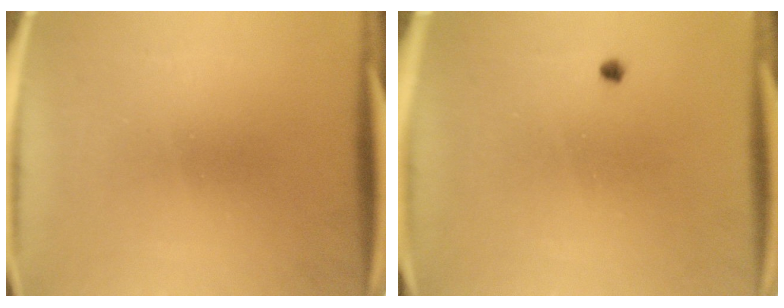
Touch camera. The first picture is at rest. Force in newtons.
{"total": 0.6}